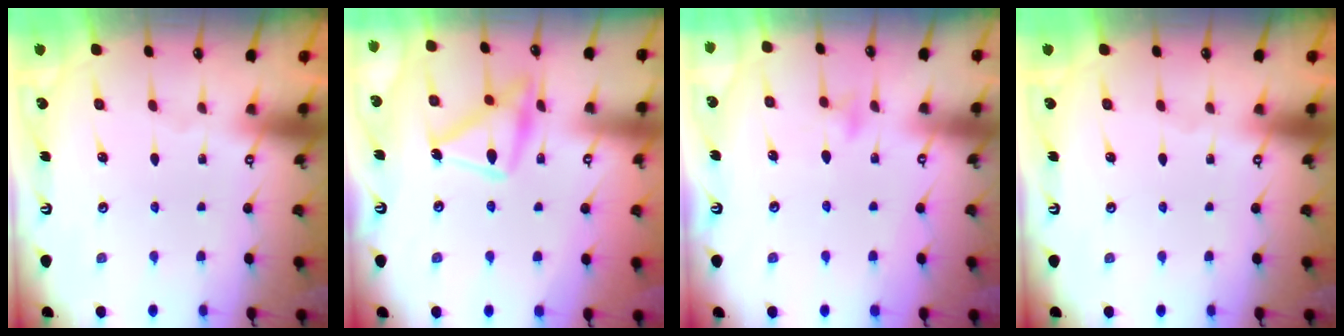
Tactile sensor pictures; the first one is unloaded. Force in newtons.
{"total": 15.2, "press": 15.2, "slide": 0.9}
{"total": 5.6, "press": 5.6, "slide": 0.5}
{"total": 0.0}